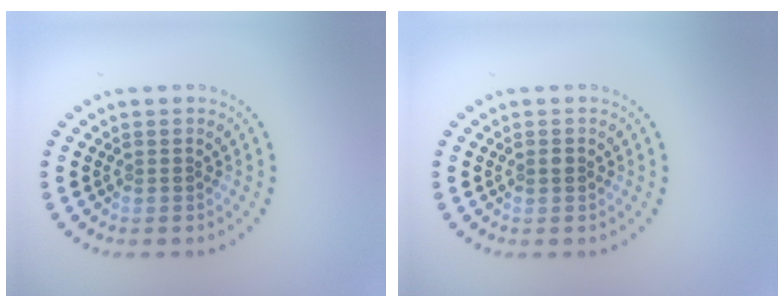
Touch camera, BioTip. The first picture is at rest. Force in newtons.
{"total": 0.7, "press": 0.7, "slide": 0.0}